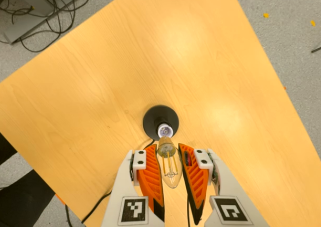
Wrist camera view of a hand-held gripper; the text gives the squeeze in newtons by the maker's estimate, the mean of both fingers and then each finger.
{"total": 21.7, "left": 23.8, "right": 19.6}